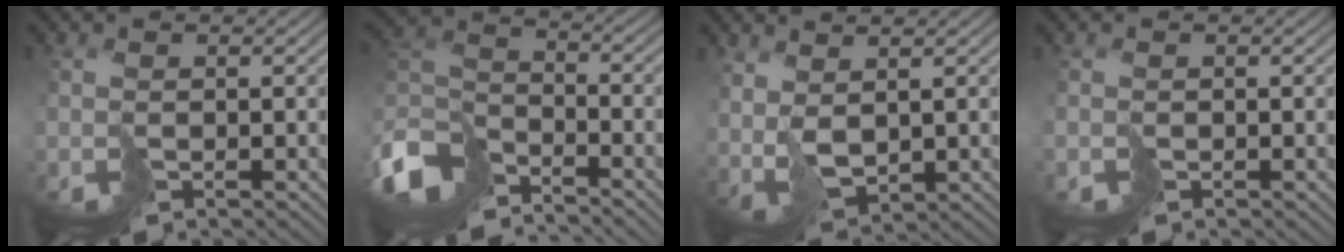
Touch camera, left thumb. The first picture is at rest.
{"total": 8.3, "force": [-5.7, 4.5, 4.0], "torque": [-0.109, -0.015, -0.122]}
{"total": 3.1, "force": [2.1, 1.5, 1.8], "torque": [-0.043, -0.001, 0.050]}
{"total": 0.6, "force": [-0.3, 0.3, -0.5], "torque": [0.007, -0.003, -0.004]}